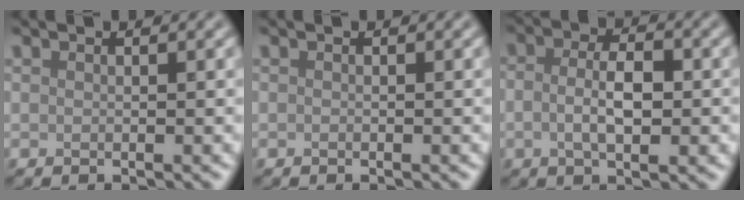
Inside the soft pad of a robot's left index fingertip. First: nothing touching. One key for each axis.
{"total": 0.0}
{"total": 4.1, "fx": -0.5, "fy": 1.7, "fz": 3.7, "tx": -0.071, "ty": 0.003, "tz": -0.012}